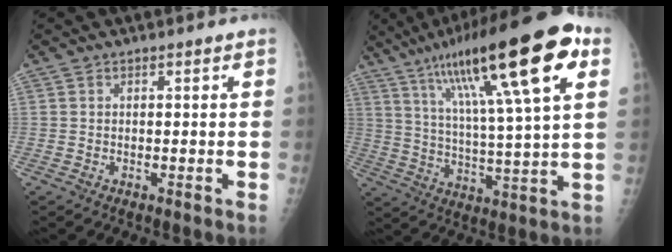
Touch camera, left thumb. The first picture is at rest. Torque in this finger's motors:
{"motor_torque": [0.90, 0.74, 1.84, -0.93, 0.52]}